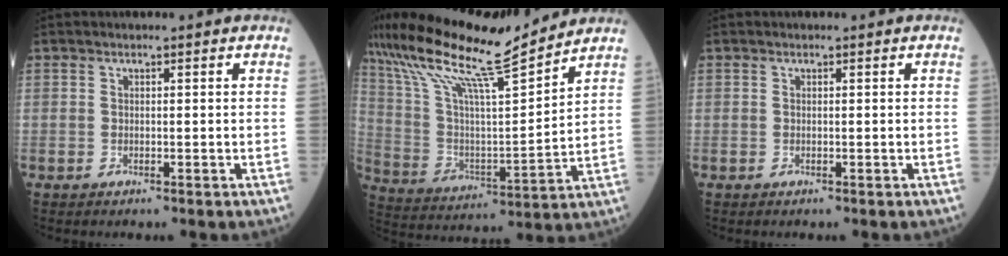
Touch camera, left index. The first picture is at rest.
{"total": 19.0, "force": [16.3, 0.3, 9.8], "torque": [-0.197, 0.011, 0.290]}
{"total": 0.0}